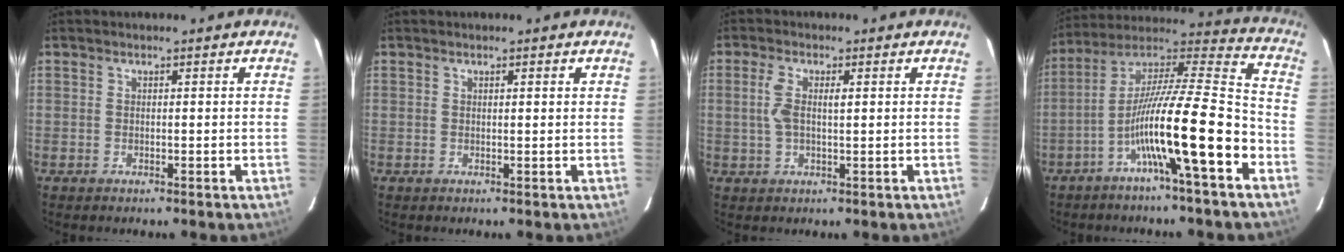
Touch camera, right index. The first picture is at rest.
{"total": 0.7, "force": [0.4, 0.0, 0.5], "torque": [-0.011, 0.004, 0.006]}
{"total": 4.0, "force": [0.8, 1.3, 3.8], "torque": [-0.084, 0.010, 0.016]}
{"total": 17.0, "force": [-7.1, 0.2, 15.5], "torque": [-0.269, 0.008, -0.125]}